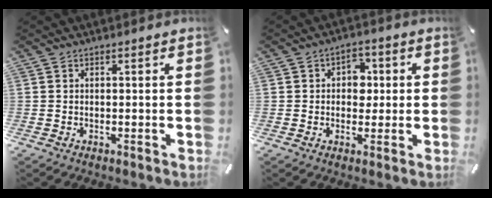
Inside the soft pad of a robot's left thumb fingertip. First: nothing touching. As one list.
[{"total": 5.6, "force": [0.2, 4.7, 3.0], "torque": [-0.034, 0.002, -0.005]}]